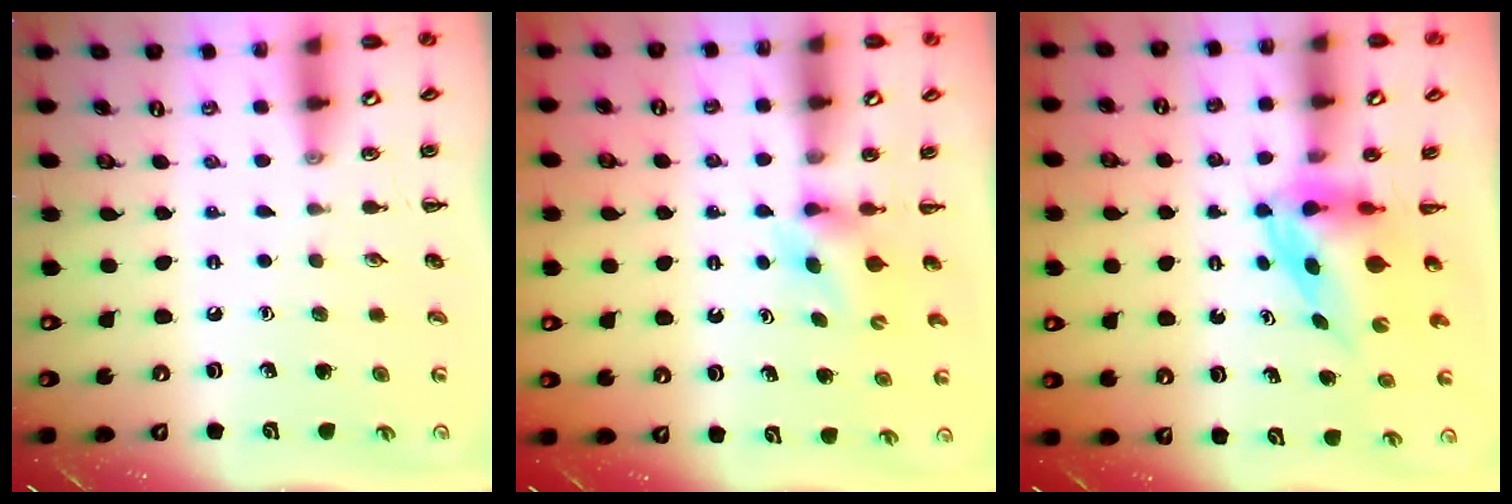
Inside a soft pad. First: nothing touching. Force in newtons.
{"total": 3.8, "press": 3.6, "slide": 1.2}
{"total": 4.0, "press": 3.9, "slide": 1.0}